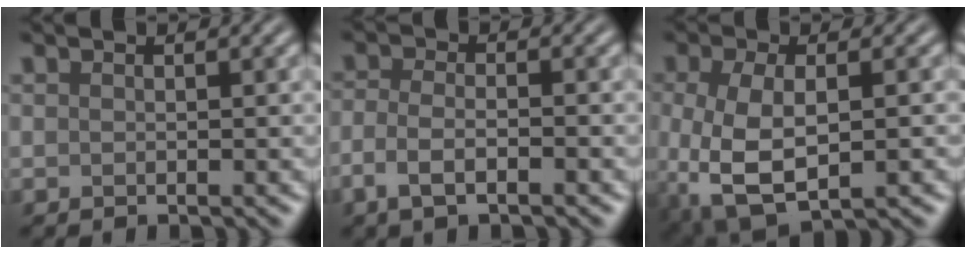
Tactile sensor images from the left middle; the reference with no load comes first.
{"total": 2.8, "force": [-1.5, 1.1, 2.2], "torque": [-0.050, 0.000, -0.035]}
{"total": 6.5, "force": [-1.7, 3.1, 5.5], "torque": [-0.130, -0.015, -0.027]}